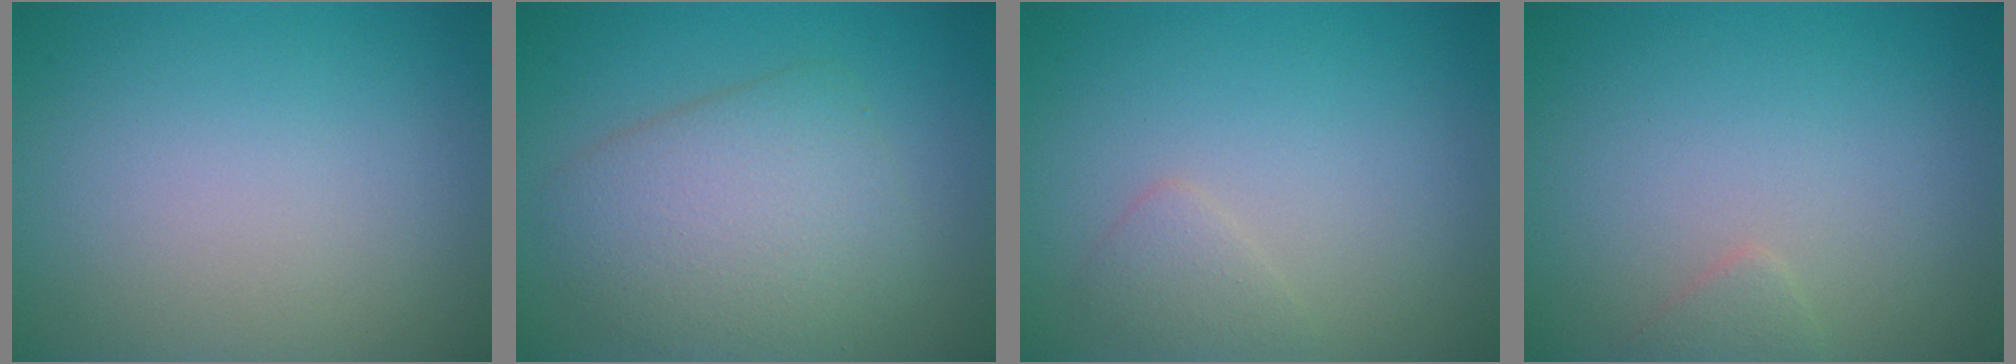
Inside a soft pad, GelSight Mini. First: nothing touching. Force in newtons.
{"total": 5.5, "press": 5.5, "slide": 0.2}
{"total": 1.2, "press": 1.2, "slide": 0.1}
{"total": 1.0, "press": 1.0, "slide": 0.1}